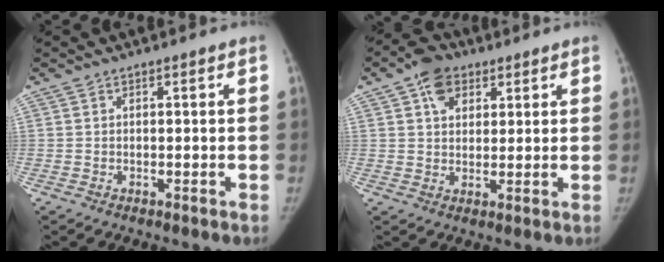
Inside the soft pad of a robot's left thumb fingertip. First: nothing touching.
{"total": 7.0, "force": [3.4, 5.1, 3.5], "torque": [-0.031, -0.005, 0.053]}